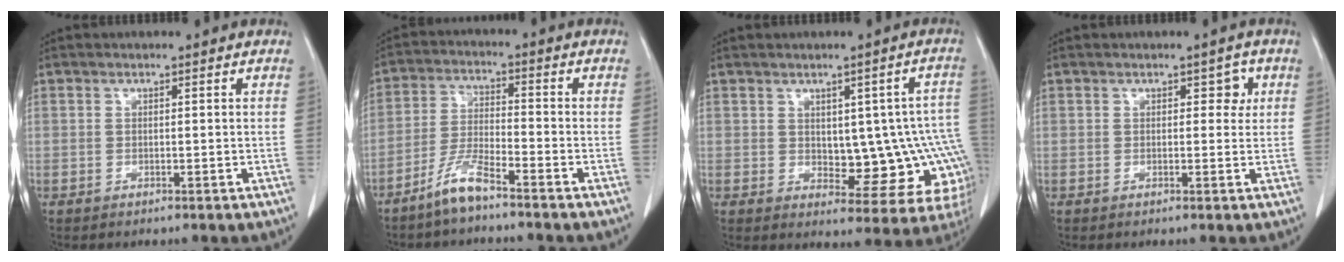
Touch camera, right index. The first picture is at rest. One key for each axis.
{"total": 6.2, "fx": -4.9, "fy": 0.4, "fz": 3.7, "tx": -0.088, "ty": -0.012, "tz": -0.101}
{"total": 12.6, "fx": -0.6, "fy": 5.3, "fz": 11.5, "tx": -0.107, "ty": 0.020, "tz": 0.006}
{"total": 2.1, "fx": 0.6, "fy": 1.4, "fz": 1.5, "tx": -0.011, "ty": 0.008, "tz": 0.004}